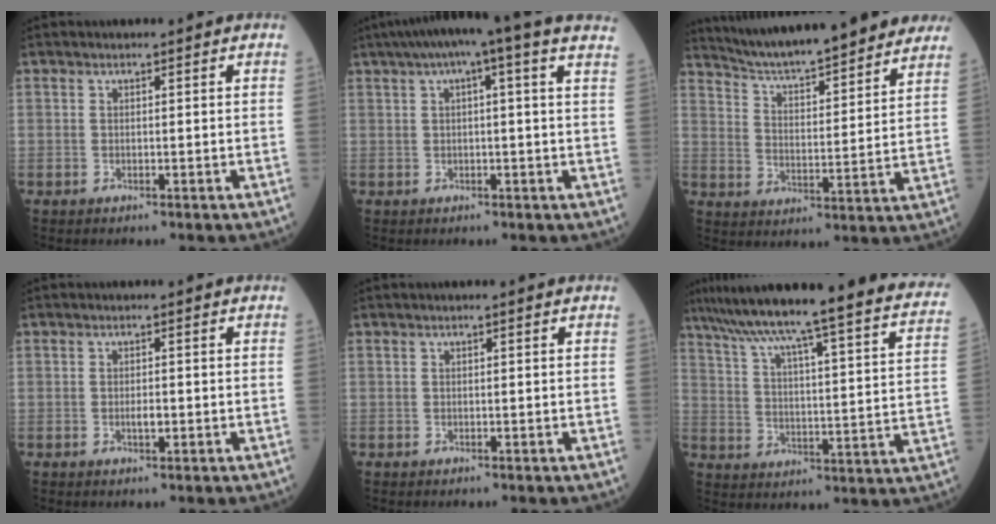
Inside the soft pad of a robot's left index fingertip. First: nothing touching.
{"total": 12.4, "force": [8.5, 0.5, 9.1], "torque": [-0.145, 0.054, 0.101]}
{"total": 22.1, "force": [19.8, 2.6, 9.5], "torque": [-0.148, 0.004, 0.277]}
{"total": 1.3, "force": [-0.4, 0.5, 1.2], "torque": [-0.023, 0.000, -0.006]}
{"total": 0.0}
{"total": 31.9, "force": [27.9, 0.6, 15.5], "torque": [-0.248, -0.061, 0.357]}